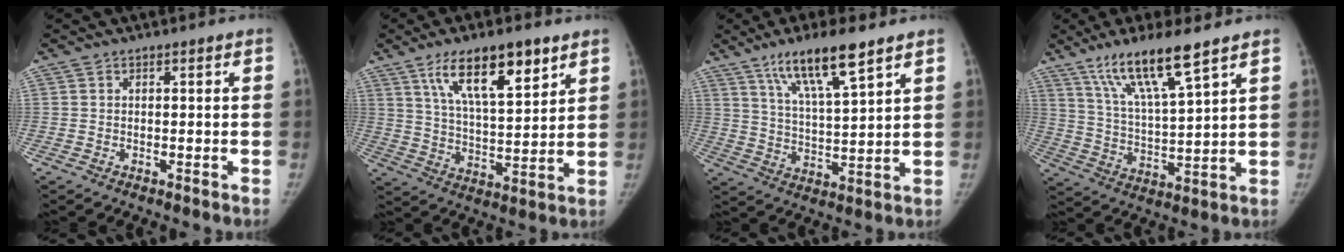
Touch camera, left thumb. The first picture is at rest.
{"total": 14.8, "force": [8.5, 5.0, 11.1], "torque": [-0.162, -0.035, 0.151]}
{"total": 12.6, "force": [8.0, 2.2, 9.5], "torque": [-0.162, -0.034, 0.147]}
{"total": 13.4, "force": [8.8, 1.7, 9.9], "torque": [-0.182, -0.040, 0.173]}